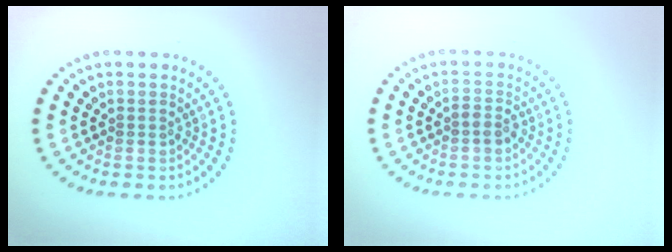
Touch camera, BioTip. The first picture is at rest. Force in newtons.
{"total": 1.4, "press": 1.3, "slide": 0.5}